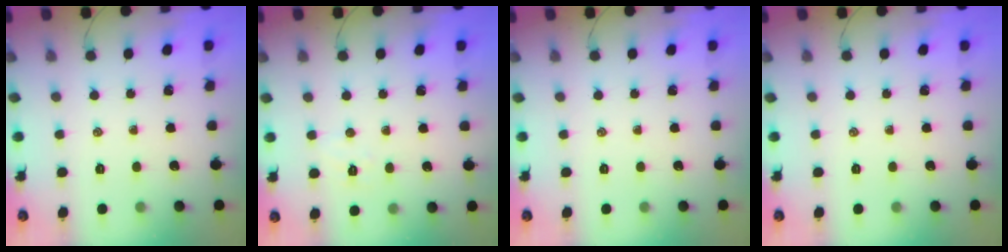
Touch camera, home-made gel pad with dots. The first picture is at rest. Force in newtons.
{"total": 4.0, "press": 3.9, "slide": 0.9}
{"total": 0.0}
{"total": 0.0}